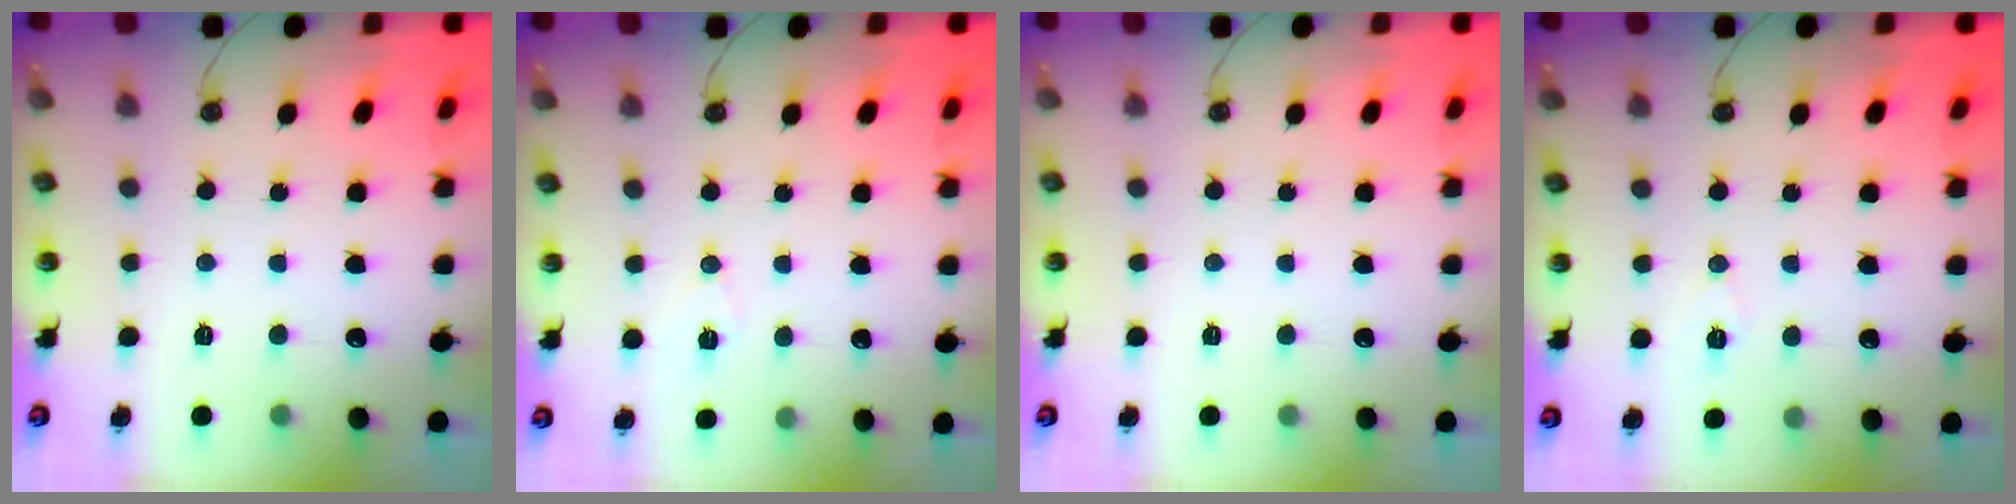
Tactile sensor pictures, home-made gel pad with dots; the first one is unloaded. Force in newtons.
{"total": 5.7, "press": 3.6, "slide": 4.4}
{"total": 0.0}
{"total": 5.9, "press": 3.8, "slide": 4.5}